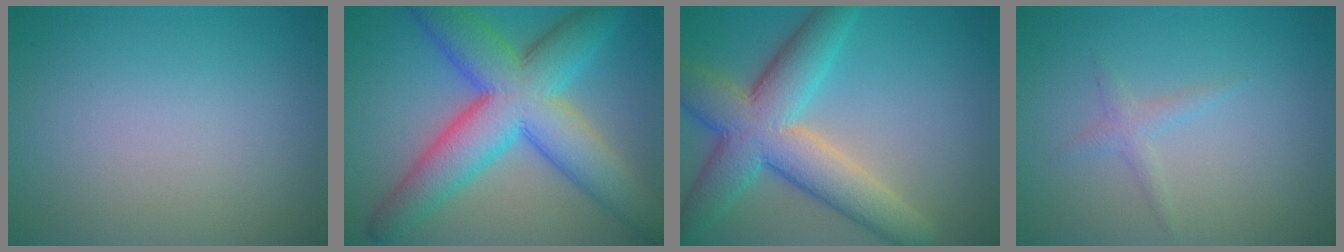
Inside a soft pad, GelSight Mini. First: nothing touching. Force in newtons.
{"total": 11.2, "press": 11.2, "slide": 0.2}
{"total": 8.9, "press": 8.9, "slide": 0.4}
{"total": 1.2, "press": 1.2, "slide": 0.1}